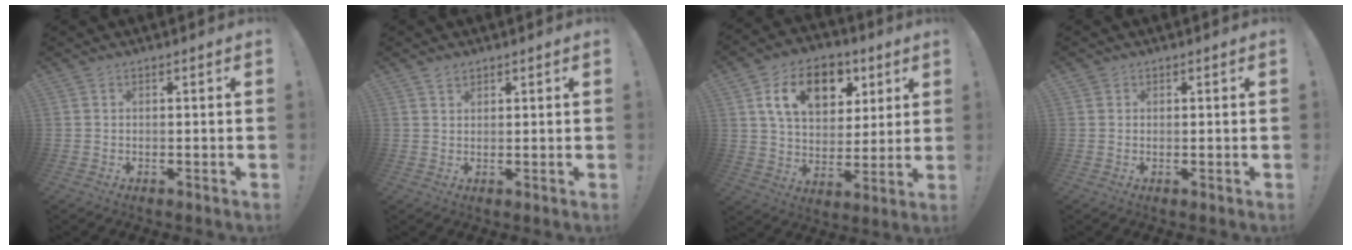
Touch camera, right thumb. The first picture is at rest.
{"total": 1.8, "force": [1.5, 0.9, 0.5], "torque": [0.004, -0.011, 0.025]}
{"total": 16.4, "force": [7.3, 10.9, 9.9], "torque": [-0.150, -0.022, 0.134]}
{"total": 0.9, "force": [0.8, 0.4, 0.1], "torque": [0.005, -0.004, 0.013]}